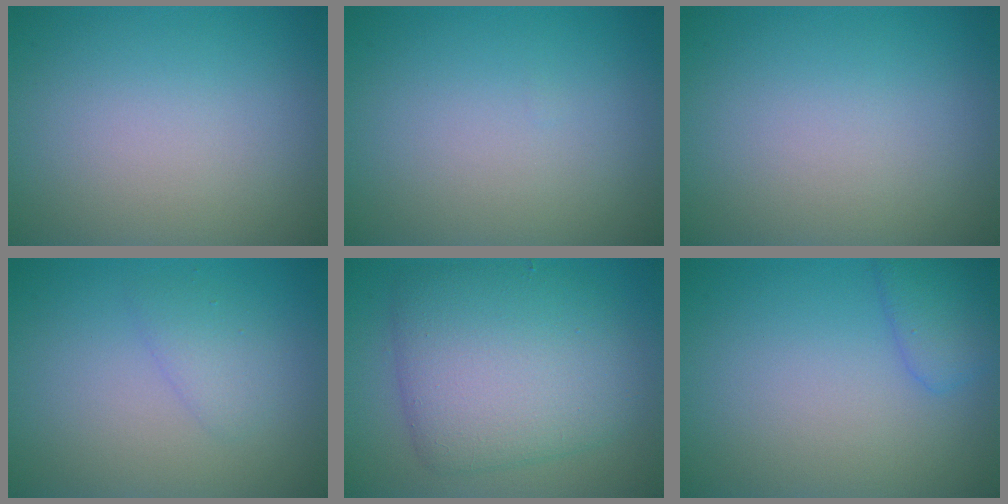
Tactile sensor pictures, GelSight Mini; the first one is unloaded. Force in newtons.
{"total": 0.0}
{"total": 0.0}
{"total": 1.6, "press": 1.6, "slide": 0.1}
{"total": 8.0, "press": 8.0, "slide": 0.1}
{"total": 2.3, "press": 2.2, "slide": 0.2}